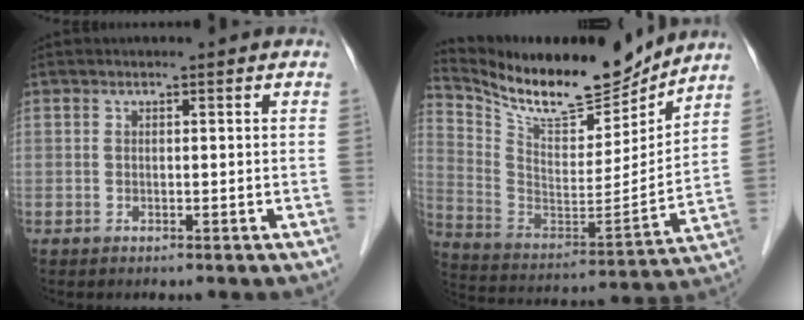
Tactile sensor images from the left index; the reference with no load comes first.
{"total": 18.6, "force": [16.7, 3.6, 7.3], "torque": [-0.151, -0.023, 0.291]}